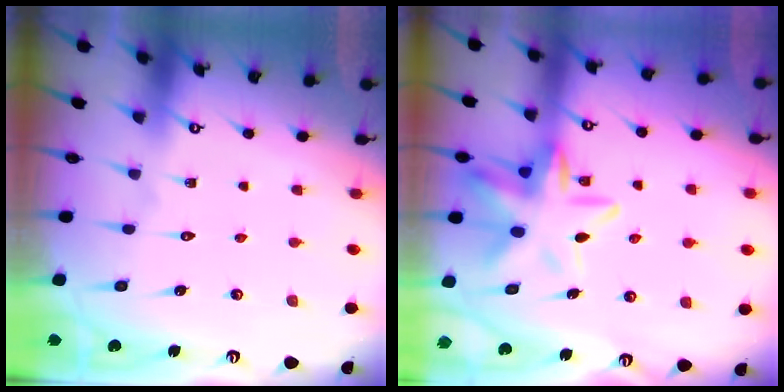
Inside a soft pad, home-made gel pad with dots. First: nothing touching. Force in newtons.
{"total": 13.2, "press": 13.1, "slide": 1.3}